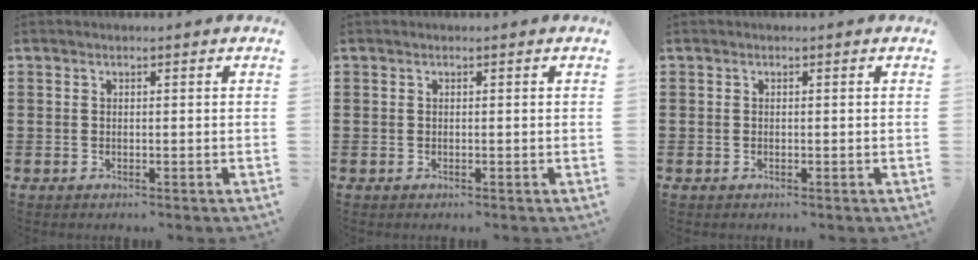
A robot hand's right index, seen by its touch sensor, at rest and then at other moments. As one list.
[{"total": 0.0}, {"total": 0.0}]